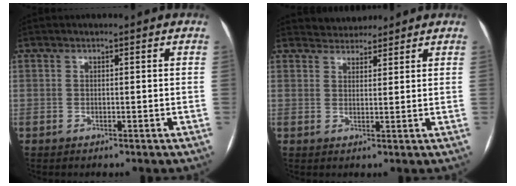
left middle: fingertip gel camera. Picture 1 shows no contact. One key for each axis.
{"total": 3.6, "fx": 3.4, "fy": 1.1, "fz": 0.0, "tx": -0.001, "ty": 0.017, "tz": 0.057}